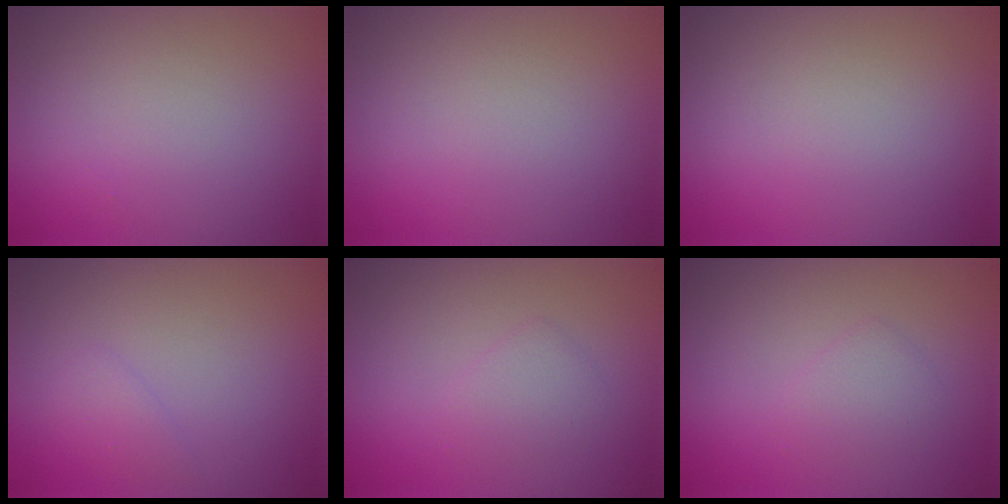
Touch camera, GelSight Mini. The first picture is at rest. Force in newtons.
{"total": 0.0}
{"total": 0.0}
{"total": 1.1, "press": 1.1, "slide": 0.0}
{"total": 1.4, "press": 1.4, "slide": 0.1}
{"total": 1.4, "press": 1.4, "slide": 0.1}